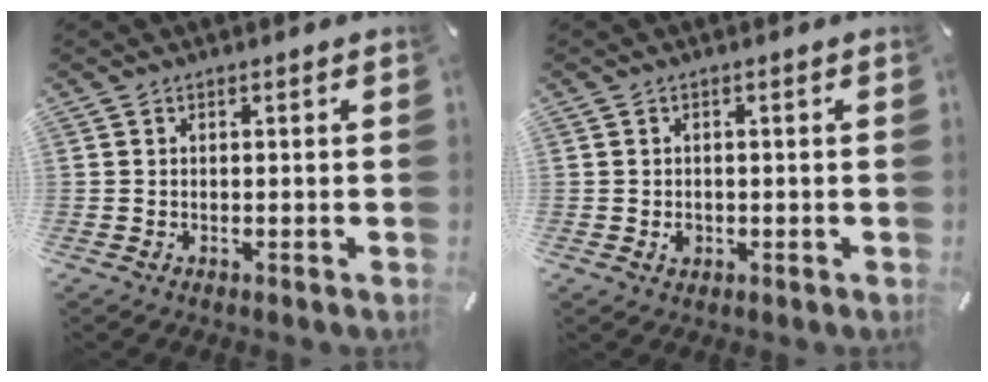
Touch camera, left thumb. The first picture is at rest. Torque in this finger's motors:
{"motor_torque": [0.19, 0.77, 0.08, 0.15, 0.02]}